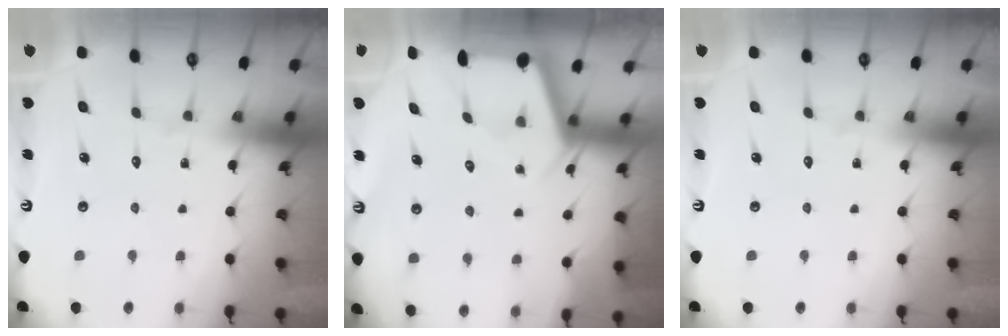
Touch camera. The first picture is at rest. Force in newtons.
{"total": 2.4, "press": 2.4, "slide": 0.3}
{"total": 0.0}